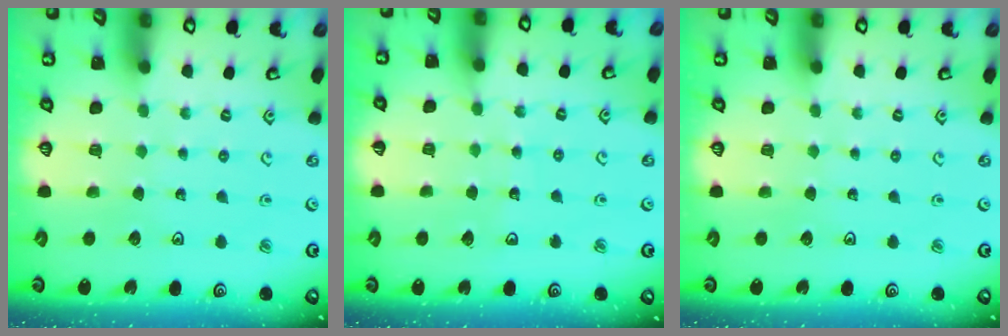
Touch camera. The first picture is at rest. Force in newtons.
{"total": 5.4, "press": 5.4, "slide": 0.4}
{"total": 0.0}